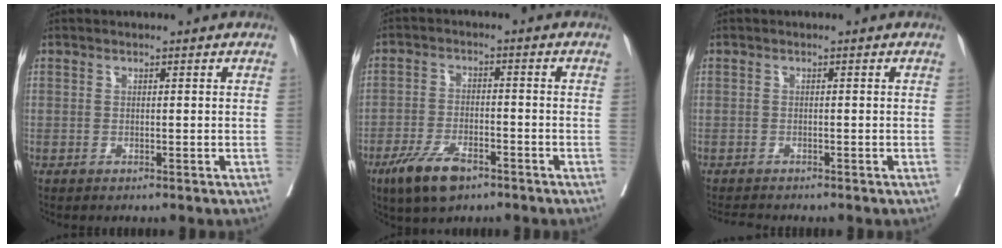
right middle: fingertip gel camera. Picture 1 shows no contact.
{"total": 7.5, "force": [-4.9, 2.7, 5.0], "torque": [-0.101, -0.008, -0.084]}
{"total": 2.2, "force": [-2.2, 0.1, 0.5], "torque": [-0.007, -0.009, -0.037]}